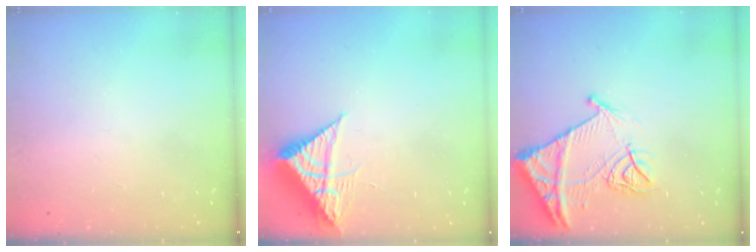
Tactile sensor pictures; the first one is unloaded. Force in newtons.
{"total": 8.8, "press": 8.8, "slide": 1.0}
{"total": 13.6, "press": 13.6, "slide": 1.5}